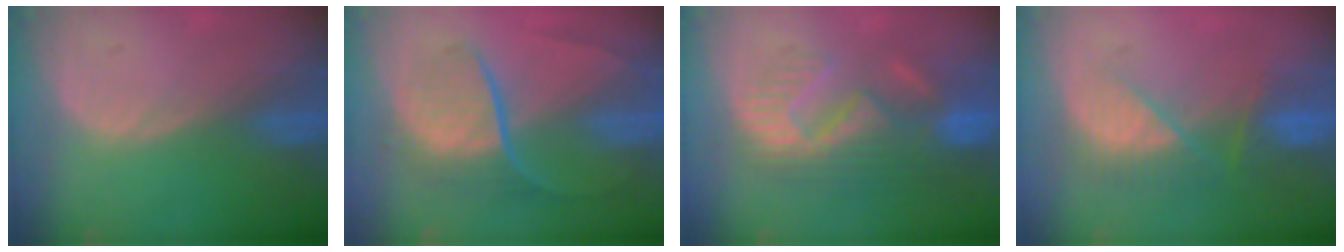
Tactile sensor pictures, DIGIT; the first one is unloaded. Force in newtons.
{"total": 9.2, "press": 7.6, "slide": 5.1}
{"total": 10.7, "press": 9.7, "slide": 4.4}
{"total": 7.8, "press": 7.1, "slide": 3.1}